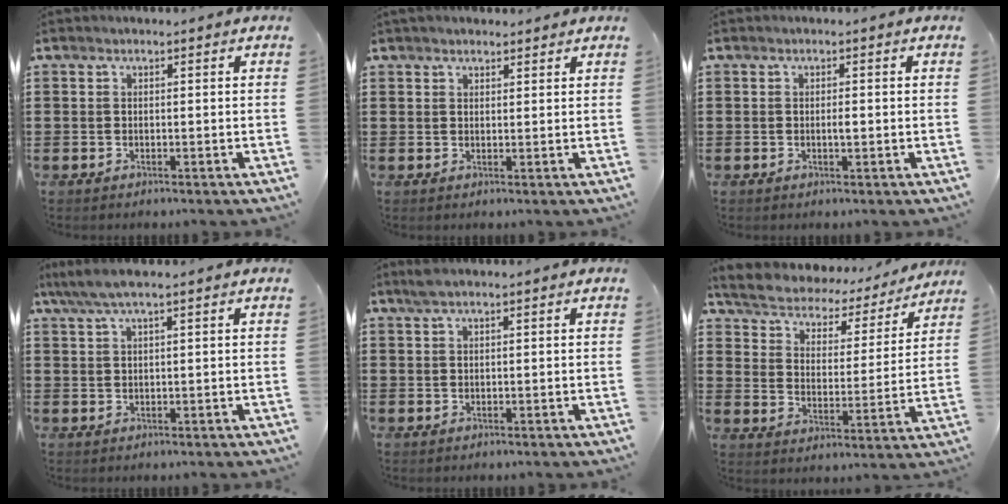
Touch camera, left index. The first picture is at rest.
{"total": 1.7, "force": [1.5, 0.5, 0.3], "torque": [-0.009, 0.003, 0.030]}
{"total": 1.2, "force": [-0.1, 0.3, 1.1], "torque": [-0.023, -0.002, -0.002]}
{"total": 3.4, "force": [1.9, 0.4, 2.8], "torque": [-0.064, 0.001, 0.031]}
{"total": 1.3, "force": [0.9, 0.1, 1.0], "torque": [-0.021, 0.002, 0.016]}
{"total": 3.9, "force": [3.7, 1.1, 0.3], "torque": [-0.031, -0.031, 0.056]}